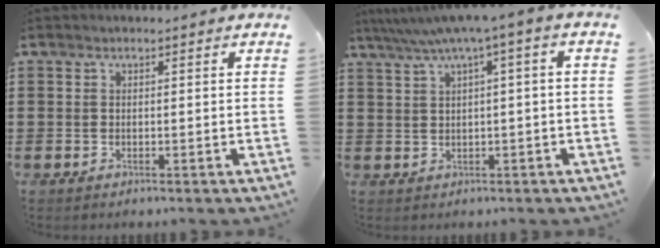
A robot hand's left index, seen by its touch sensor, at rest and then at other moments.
{"total": 4.2, "force": [0.8, -0.3, 4.1], "torque": [-0.077, -0.013, 0.008]}